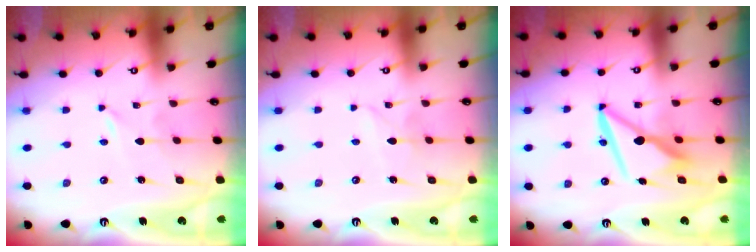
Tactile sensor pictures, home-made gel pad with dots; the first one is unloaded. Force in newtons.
{"total": 2.3, "press": 2.3, "slide": 0.2}
{"total": 10.1, "press": 9.9, "slide": 1.8}